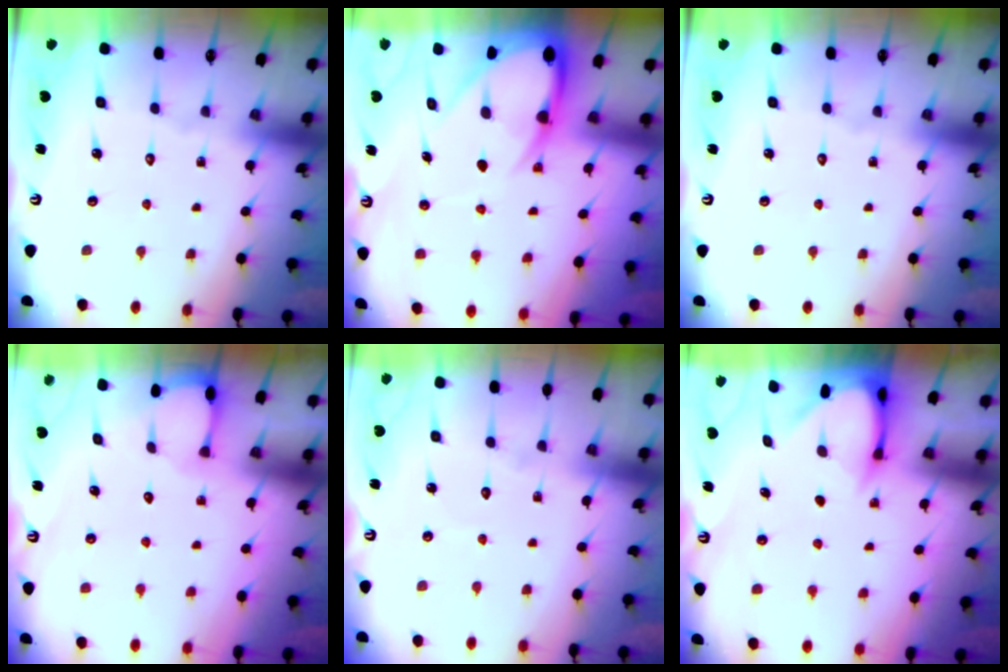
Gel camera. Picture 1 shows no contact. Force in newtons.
{"total": 9.8, "press": 9.7, "slide": 1.1}
{"total": 0.0}
{"total": 1.0, "press": 0.9, "slide": 0.1}
{"total": 2.6, "press": 2.6, "slide": 0.3}
{"total": 3.8, "press": 3.8, "slide": 0.3}